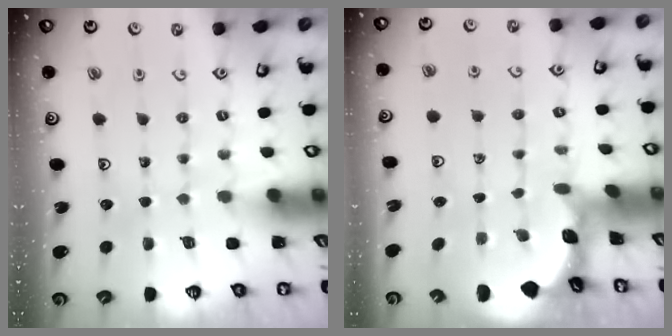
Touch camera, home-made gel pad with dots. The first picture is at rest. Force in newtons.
{"total": 1.5, "press": 1.5, "slide": 0.2}